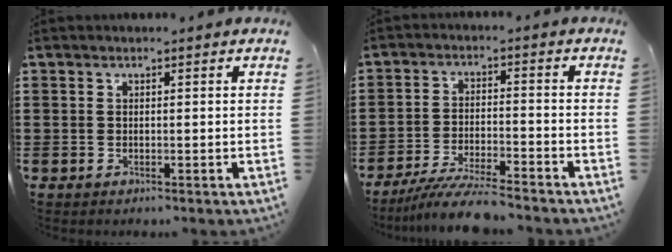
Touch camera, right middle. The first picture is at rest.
{"total": 6.5, "force": [-6.0, 0.0, 2.6], "torque": [-0.060, -0.015, -0.114]}